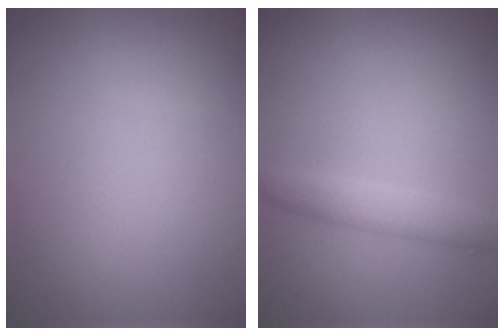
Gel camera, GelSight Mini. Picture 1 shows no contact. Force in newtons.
{"total": 2.3, "press": 2.3, "slide": 0.0}